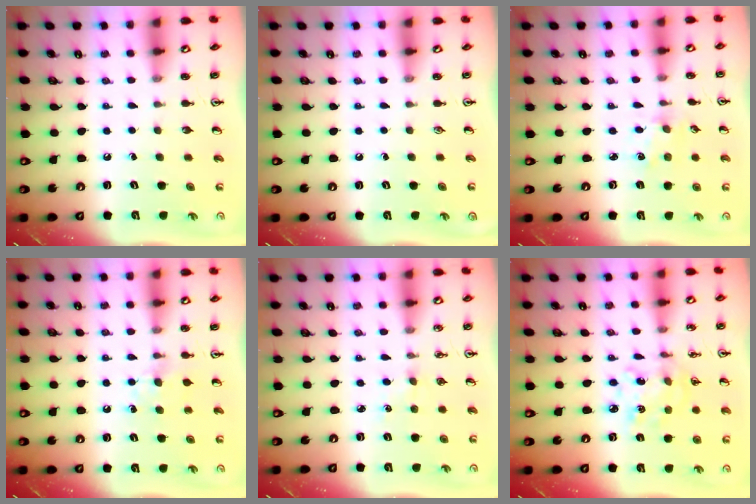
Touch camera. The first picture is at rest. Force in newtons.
{"total": 0.0}
{"total": 1.2, "press": 1.2, "slide": 0.3}
{"total": 6.1, "press": 6.0, "slide": 0.8}
{"total": 1.8, "press": 1.8, "slide": 0.3}
{"total": 7.1, "press": 7.1, "slide": 0.4}